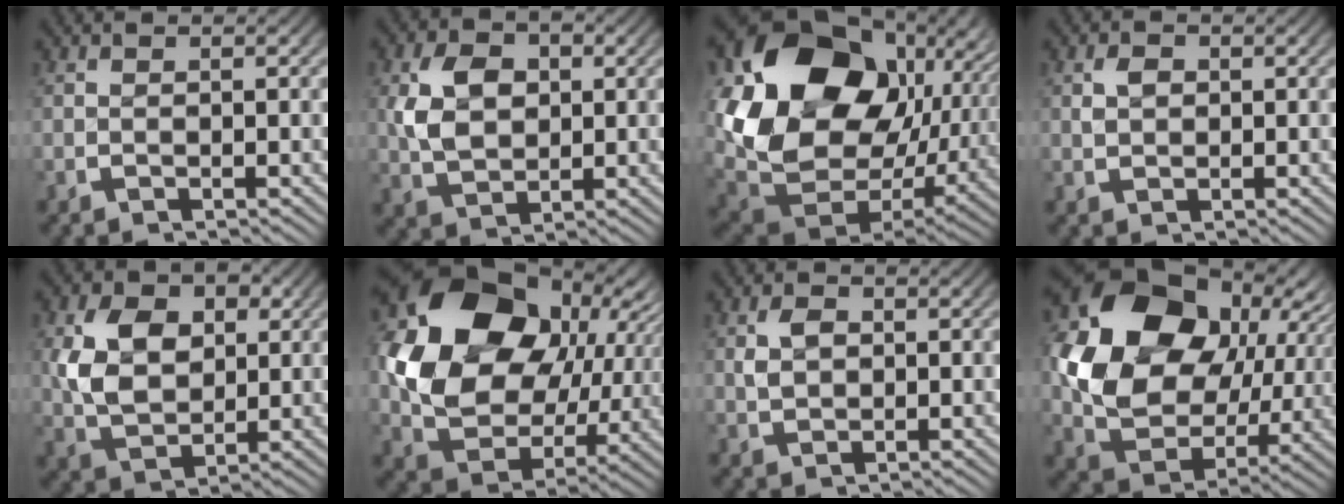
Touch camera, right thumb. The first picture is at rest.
{"total": 6.4, "force": [0.7, 4.9, 4.0], "torque": [-0.088, -0.015, 0.023]}
{"total": 21.9, "force": [0.3, 15.4, 15.5], "torque": [-0.327, -0.056, 0.029]}
{"total": 1.4, "force": [0.5, 1.2, 0.6], "torque": [-0.010, -0.004, 0.011]}
{"total": 8.8, "force": [0.7, 6.8, 5.6], "torque": [-0.126, -0.026, 0.023]}
{"total": 19.7, "force": [2.0, 14.0, 13.7], "torque": [-0.284, -0.025, 0.036]}
{"total": 2.2, "force": [0.4, 1.9, 1.2], "torque": [-0.027, -0.007, 0.012]}
{"total": 17.4, "force": [1.2, 12.6, 11.9], "torque": [-0.253, -0.031, 0.026]}